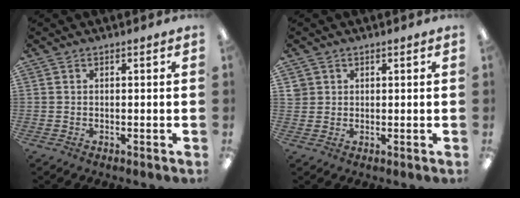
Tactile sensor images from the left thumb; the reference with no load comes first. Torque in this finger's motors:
{"motor_torque": [0.11, 0.05, 0.13, -0.31, -0.01]}